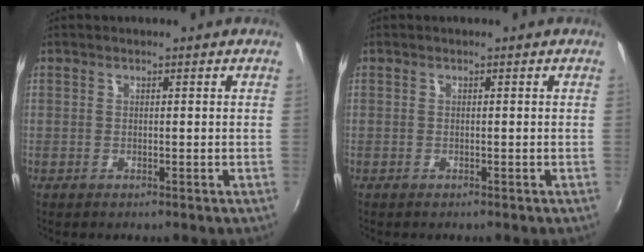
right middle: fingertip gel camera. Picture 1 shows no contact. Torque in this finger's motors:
{"motor_torque": [0.93, -1.21, 0.11, 0.06]}